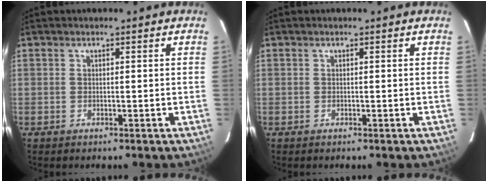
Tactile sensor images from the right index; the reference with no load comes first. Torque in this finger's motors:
{"motor_torque": [0.00, 0.00, 0.02, 0.00]}